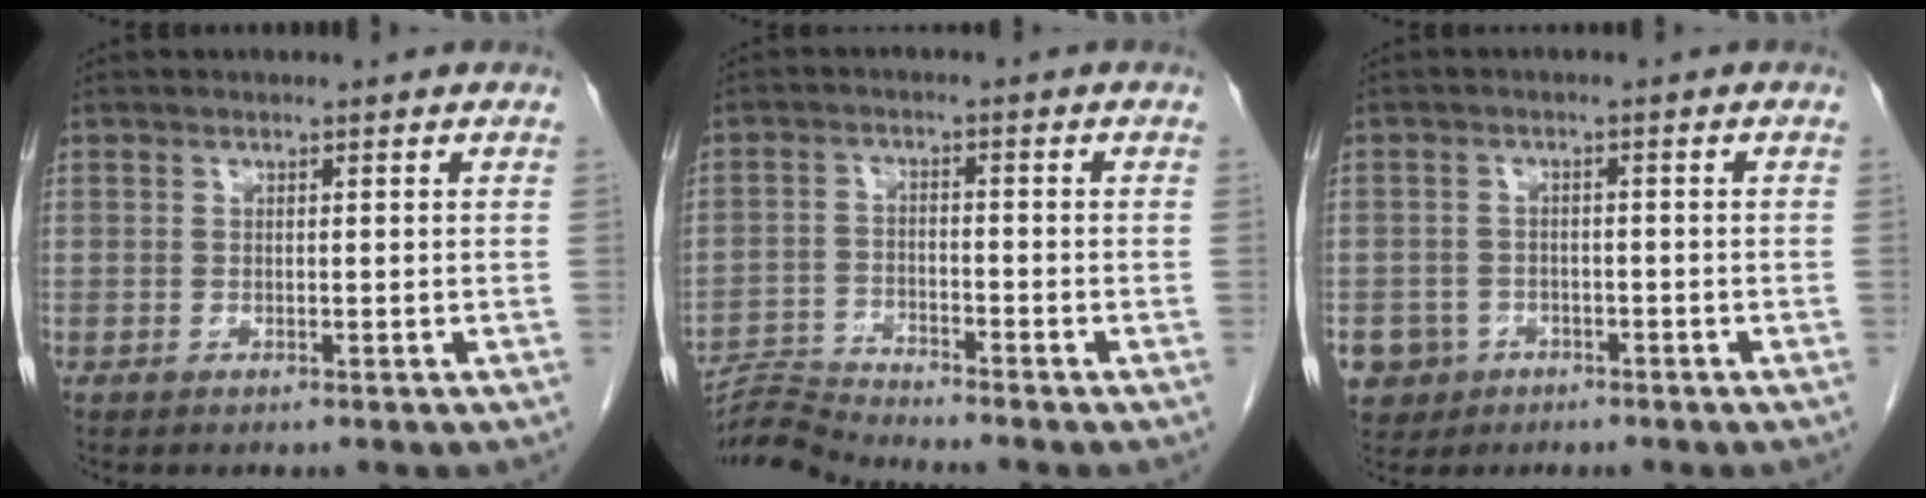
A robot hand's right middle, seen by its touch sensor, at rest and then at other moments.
{"total": 5.5, "force": [-5.1, -1.8, -0.7], "torque": [0.003, -0.013, -0.097]}
{"total": 5.4, "force": [-2.6, 4.7, 0.5], "torque": [-0.014, 0.008, -0.039]}